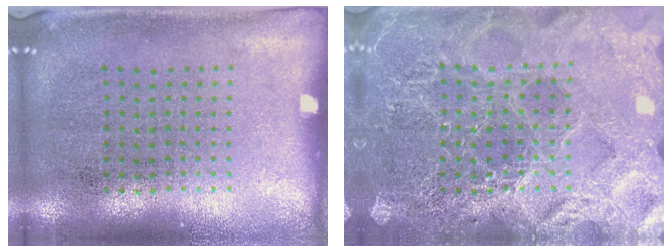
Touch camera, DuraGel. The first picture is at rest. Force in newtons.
{"total": 4.6, "press": 4.6, "slide": 0.6}